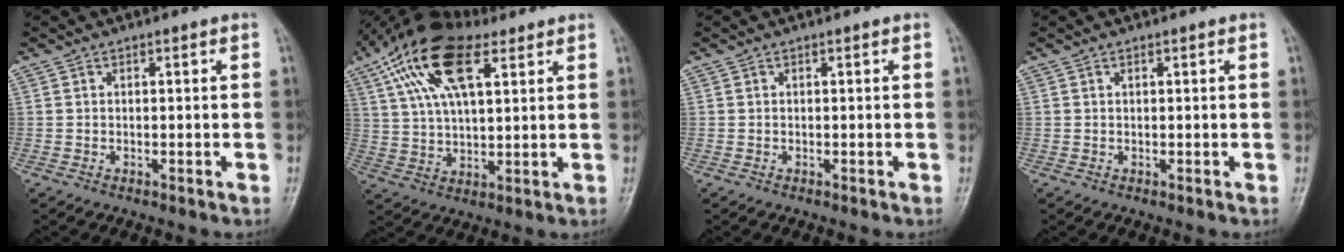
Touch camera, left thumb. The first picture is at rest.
{"total": 17.5, "force": [8.4, 7.8, 13.2], "torque": [-0.240, 0.004, 0.151]}
{"total": 0.0}
{"total": 0.5, "force": [0.3, 0.3, 0.3], "torque": [-0.006, 0.000, 0.004]}